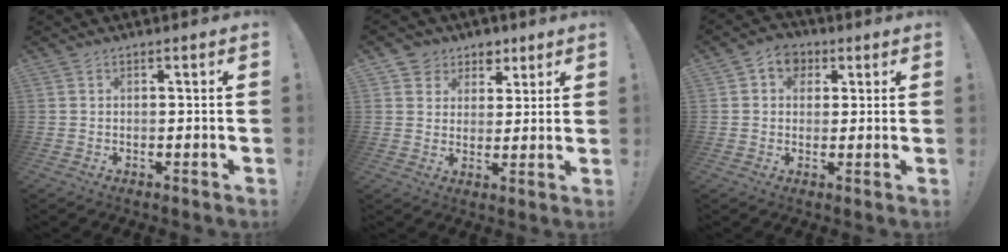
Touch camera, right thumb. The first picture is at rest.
{"total": 6.9, "force": [3.3, 6.0, 0.8], "torque": [-0.005, -0.020, 0.068]}
{"total": 6.1, "force": [2.0, 5.3, 2.4], "torque": [-0.028, -0.005, 0.037]}